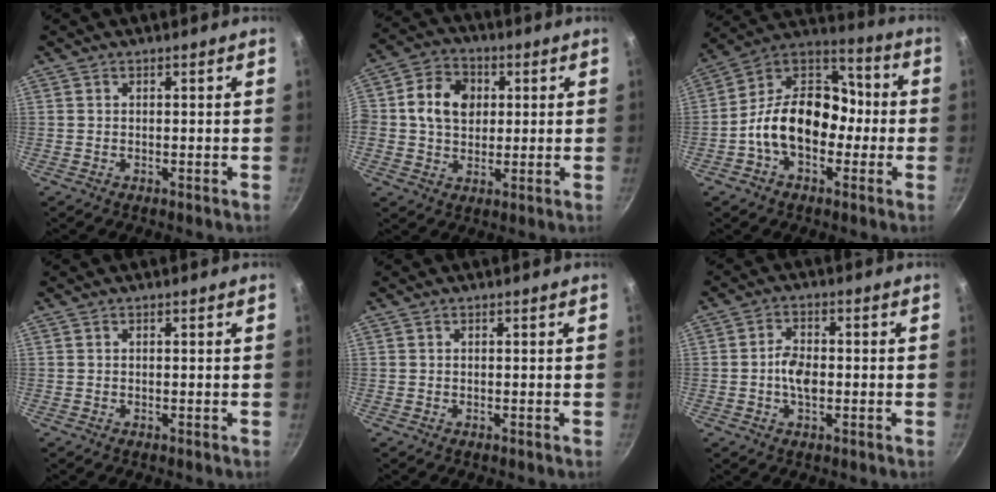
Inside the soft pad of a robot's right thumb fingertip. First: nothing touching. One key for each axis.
{"total": 10.1, "fx": 1.7, "fy": 8.2, "fz": 5.6, "tx": -0.074, "ty": 0.006, "tz": 0.015}
{"total": 17.2, "fx": -3.2, "fy": 12.1, "fz": 11.9, "tx": -0.145, "ty": 0.058, "tz": -0.075}
{"total": 0.0}
{"total": 0.0}
{"total": 5.1, "fx": -0.8, "fy": 2.9, "fz": 4.1, "tx": -0.069, "ty": 0.014, "tz": -0.018}